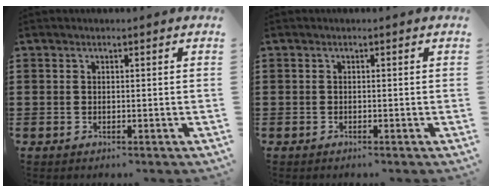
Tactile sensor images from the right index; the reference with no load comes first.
{"total": 0.0}